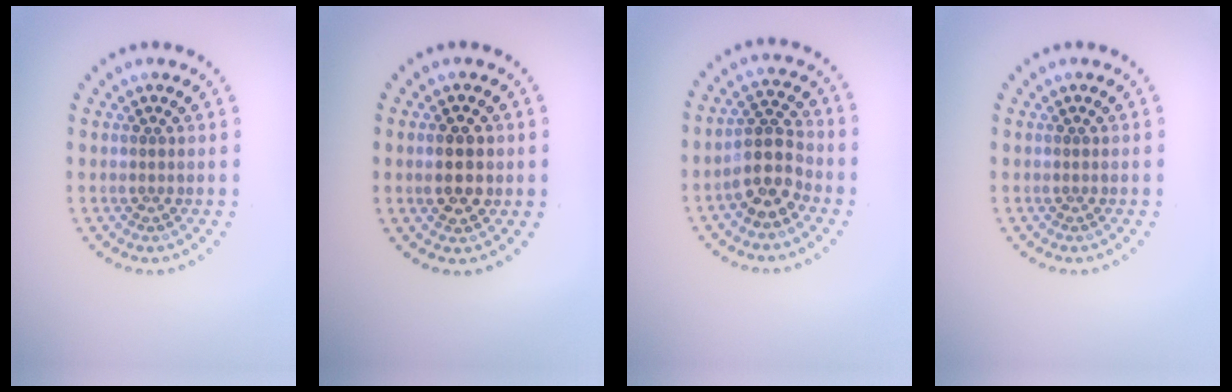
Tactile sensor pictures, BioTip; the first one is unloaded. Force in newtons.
{"total": 3.6, "press": 3.6, "slide": 0.2}
{"total": 4.3, "press": 3.9, "slide": 1.7}
{"total": 0.0}